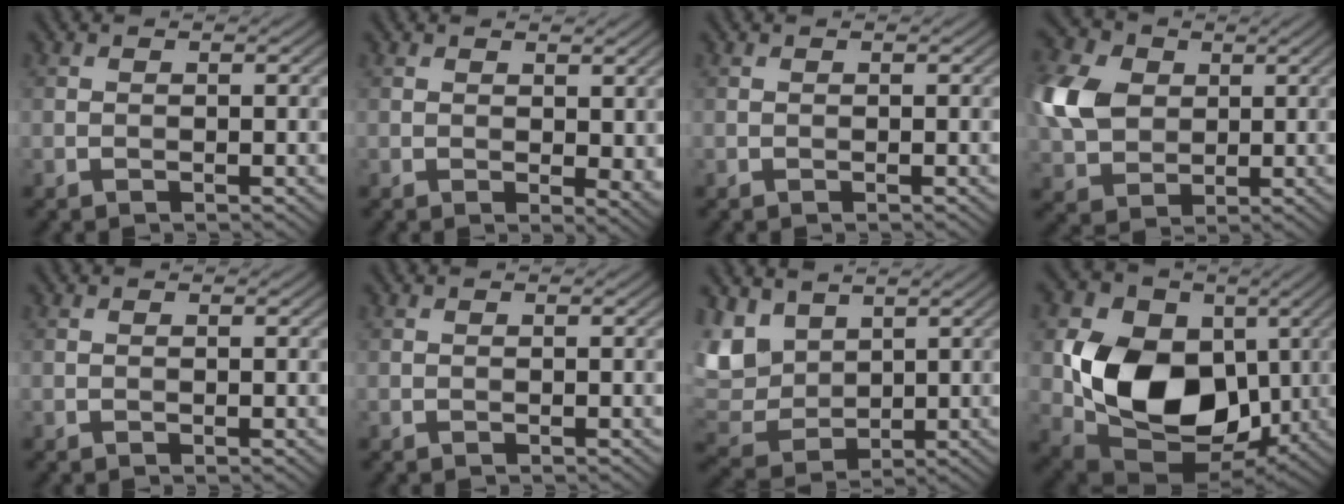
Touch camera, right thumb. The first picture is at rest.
{"total": 2.6, "force": [1.1, 1.2, 2.0], "torque": [-0.030, -0.005, 0.023]}
{"total": 0.0}
{"total": 9.9, "force": [1.8, 7.5, 6.2], "torque": [-0.181, 0.015, 0.028]}
{"total": 0.0}
{"total": 0.0}
{"total": 8.3, "force": [4.1, 5.5, 4.5], "torque": [-0.153, 0.004, 0.083]}
{"total": 14.8, "force": [-0.2, 10.9, 10.0], "torque": [-0.200, -0.019, 0.000]}